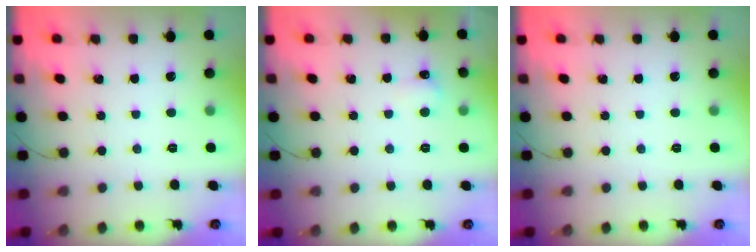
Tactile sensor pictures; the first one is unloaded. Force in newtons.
{"total": 3.5, "press": 3.3, "slide": 1.0}
{"total": 0.0}